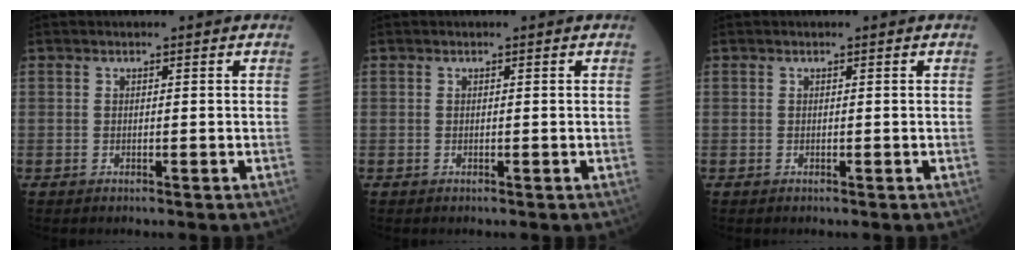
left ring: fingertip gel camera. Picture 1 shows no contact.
{"total": 0.0}
{"total": 0.0}